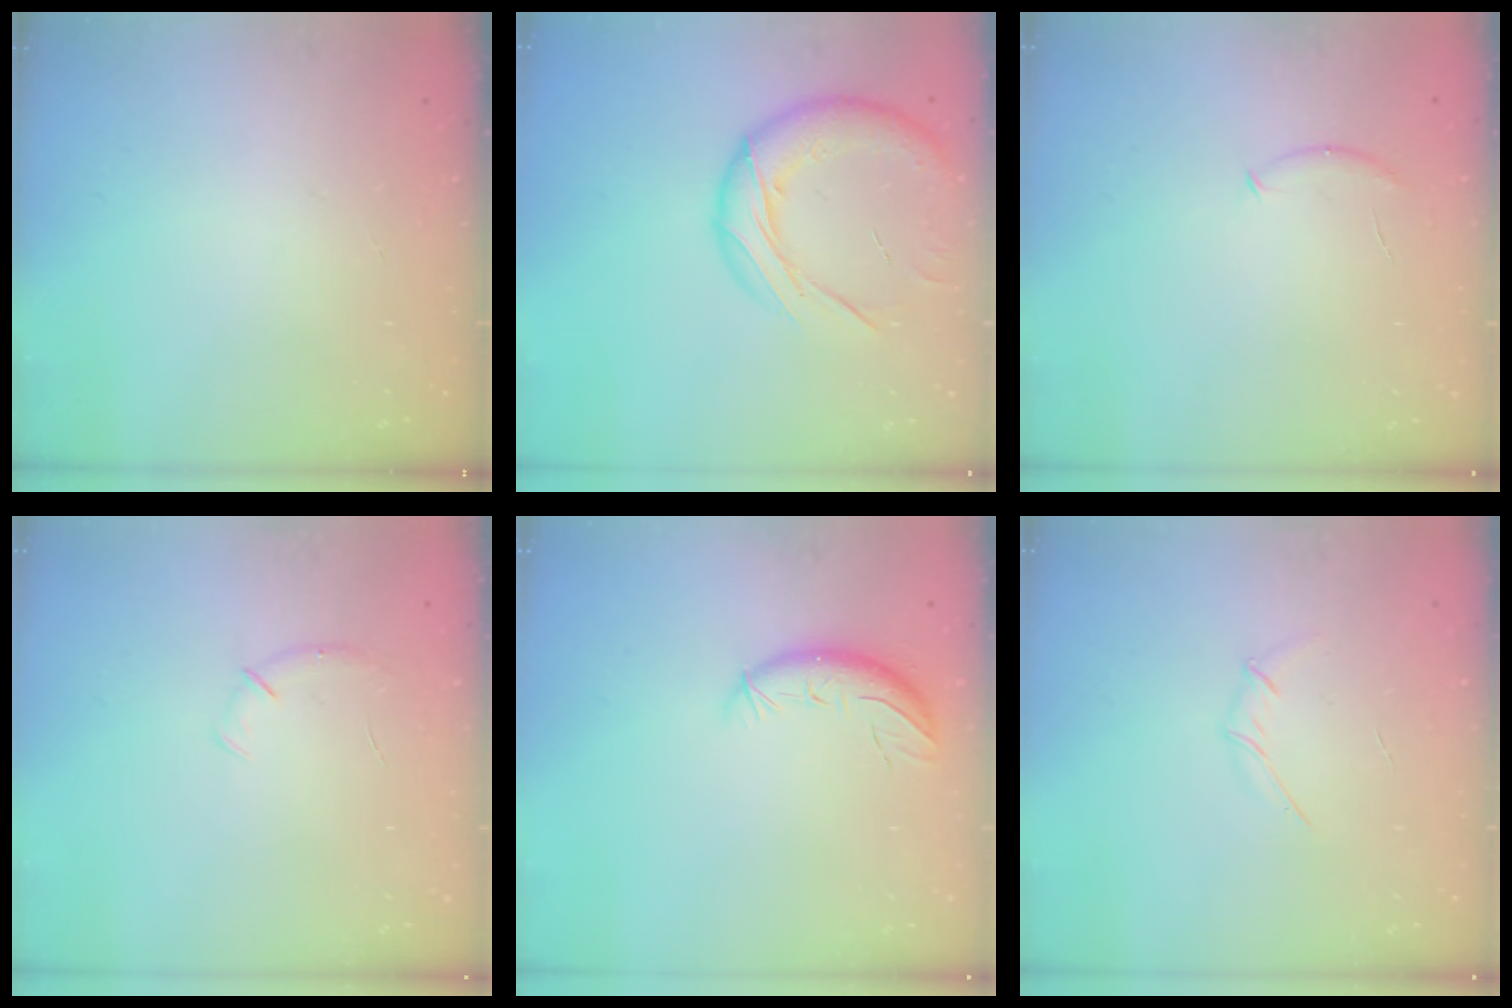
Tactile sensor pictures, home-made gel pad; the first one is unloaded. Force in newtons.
{"total": 18.1, "press": 17.9, "slide": 2.8}
{"total": 5.8, "press": 5.7, "slide": 1.2}
{"total": 4.3, "press": 4.1, "slide": 1.1}
{"total": 9.6, "press": 9.3, "slide": 2.5}
{"total": 3.3, "press": 3.2, "slide": 0.9}